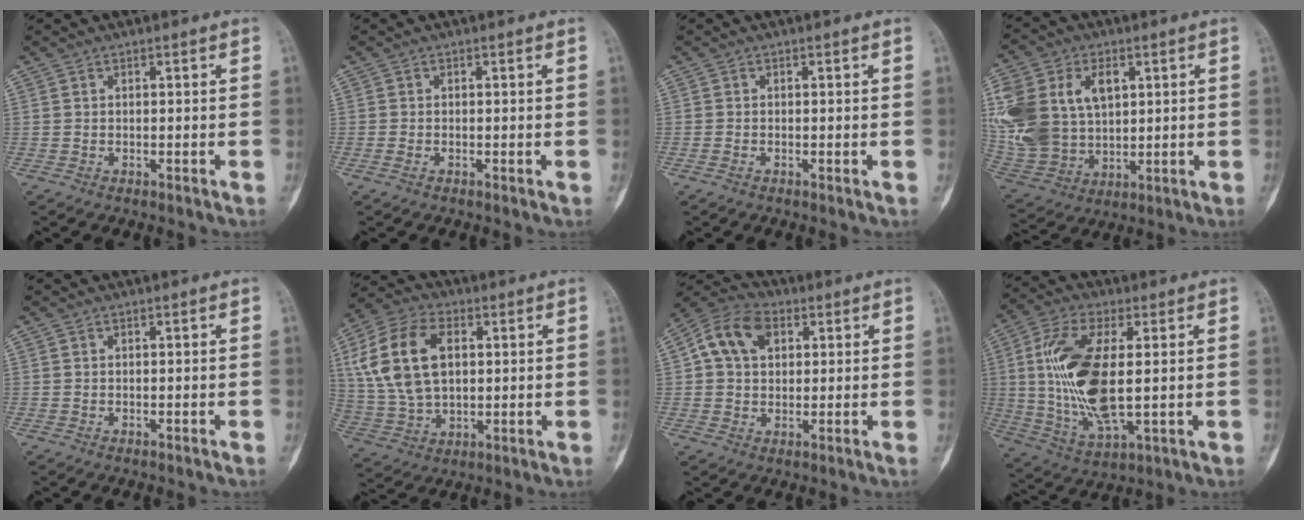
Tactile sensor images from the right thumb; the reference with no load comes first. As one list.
[{"total": 0.9, "force": [-0.4, 0.6, 0.6], "torque": [-0.013, 0.000, -0.008]}, {"total": 0.7, "force": [-0.3, 0.5, 0.4], "torque": [-0.007, 0.001, -0.007]}, {"total": 21.4, "force": [5.2, 14.9, 14.4], "torque": [-0.320, 0.008, 0.113]}, {"total": 0.0}, {"total": 17.2, "force": [4.0, 10.8, 12.8], "torque": [-0.245, 0.008, 0.079]}, {"total": 10.7, "force": [3.3, 7.6, 6.8], "torque": [-0.109, 0.015, 0.050]}, {"total": 17.7, "force": [1.5, 7.5, 15.9], "torque": [-0.324, -0.008, 0.036]}]